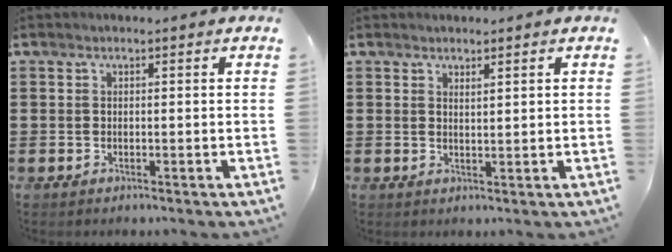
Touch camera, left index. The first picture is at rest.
{"total": 1.4, "force": [1.2, 0.1, 0.6], "torque": [-0.012, 0.000, 0.023]}